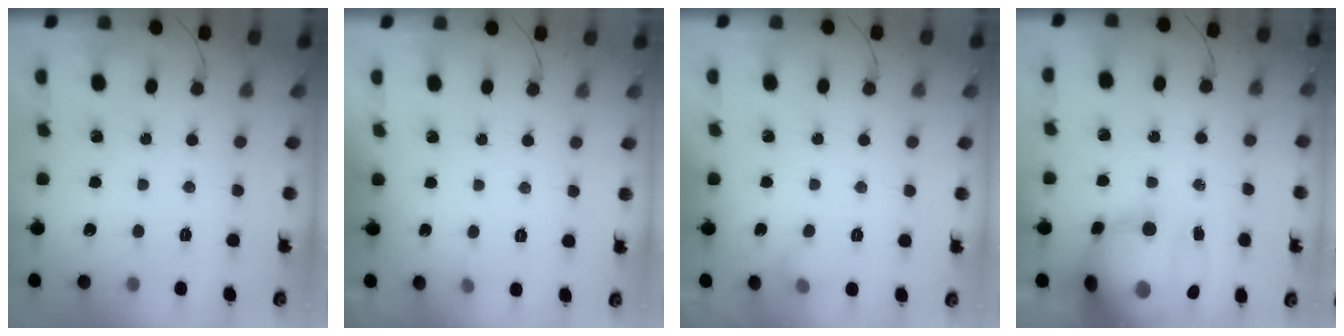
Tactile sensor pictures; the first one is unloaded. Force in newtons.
{"total": 2.3, "press": 2.1, "slide": 0.9}
{"total": 7.7, "press": 4.5, "slide": 6.3}
{"total": 21.4, "press": 20.8, "slide": 5.2}